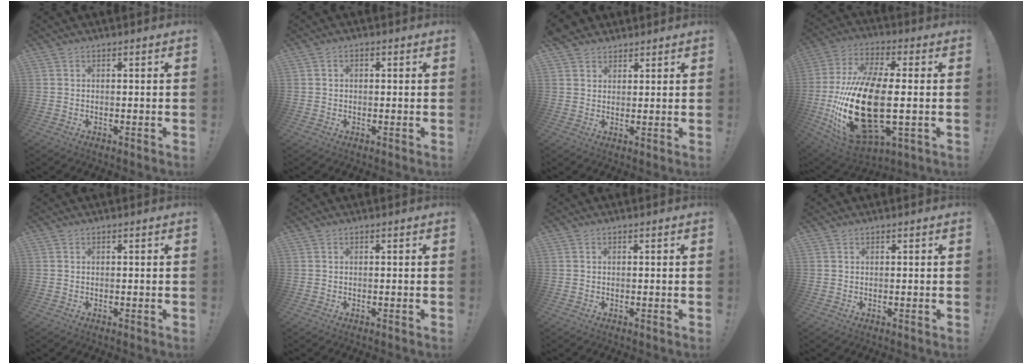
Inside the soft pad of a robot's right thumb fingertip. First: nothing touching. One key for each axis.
{"total": 1.2, "fx": -0.3, "fy": 0.9, "fz": 0.7, "tx": -0.018, "ty": 0.006, "tz": -0.005}
{"total": 3.8, "fx": 2.7, "fy": 2.6, "fz": 0.5, "tx": -0.007, "ty": -0.011, "tz": 0.052}
{"total": 27.6, "fx": -2.4, "fy": 13.5, "fz": 24.0, "tx": -0.503, "ty": 0.000, "tz": -0.027}
{"total": 0.0}
{"total": 0.0}
{"total": 0.0}
{"total": 0.0}